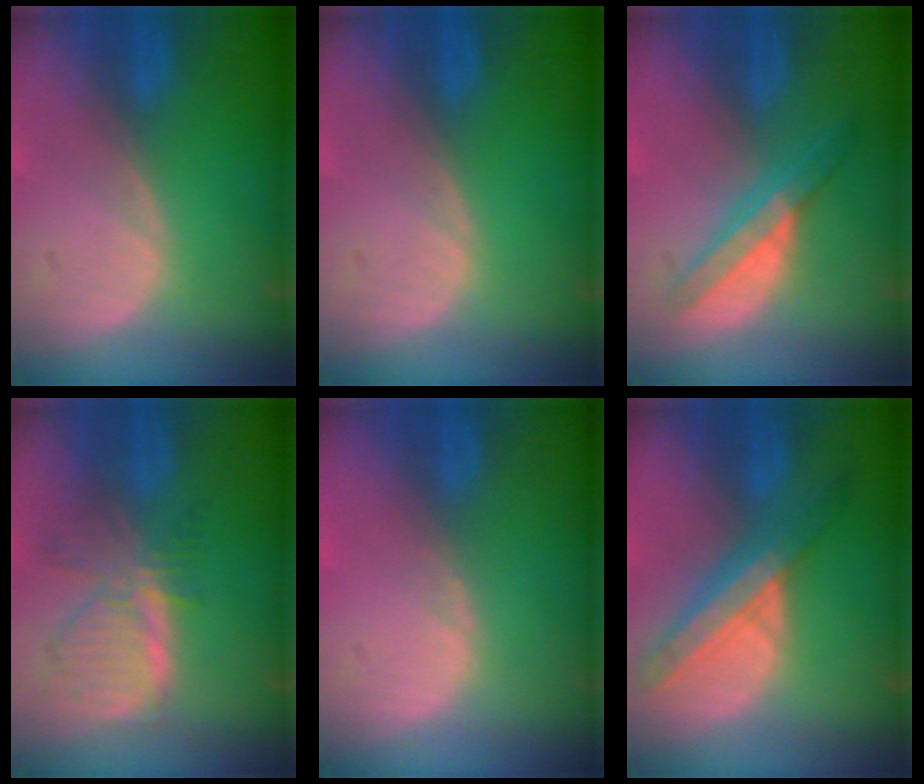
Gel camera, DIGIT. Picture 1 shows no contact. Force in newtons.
{"total": 0.0}
{"total": 6.4, "press": 5.6, "slide": 3.2}
{"total": 7.7, "press": 6.9, "slide": 3.3}
{"total": 0.5, "press": 0.5, "slide": 0.1}
{"total": 7.8, "press": 7.2, "slide": 3.0}